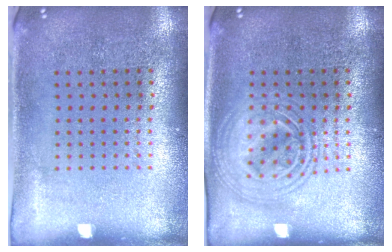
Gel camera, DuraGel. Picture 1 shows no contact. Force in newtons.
{"total": 2.6, "press": 2.6, "slide": 0.3}